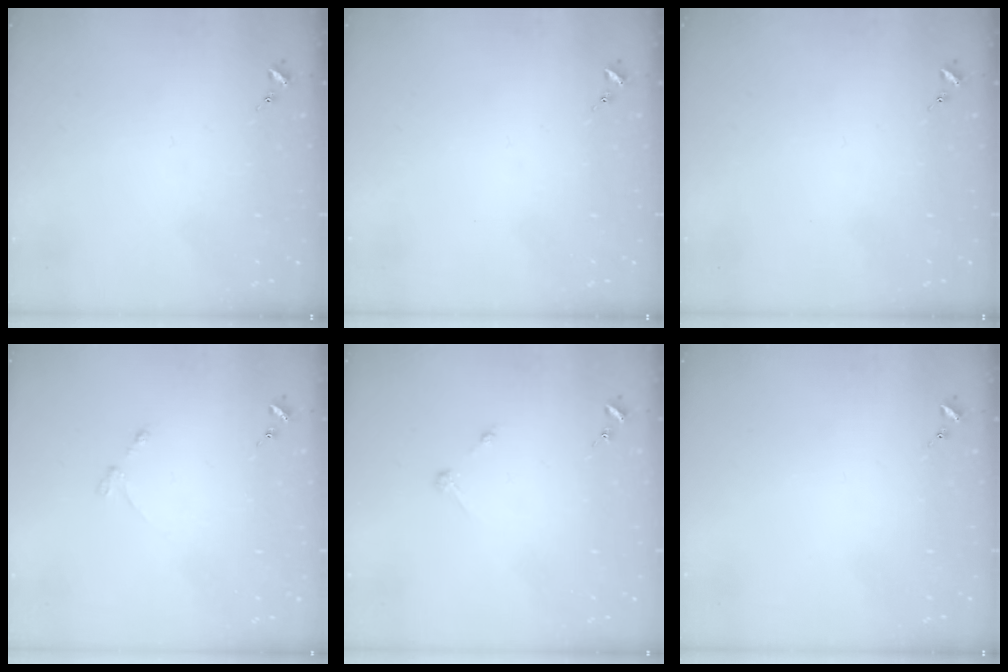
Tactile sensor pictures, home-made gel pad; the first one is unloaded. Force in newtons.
{"total": 0.0}
{"total": 0.0}
{"total": 3.0, "press": 2.9, "slide": 0.5}
{"total": 2.7, "press": 2.7, "slide": 0.3}
{"total": 0.0}